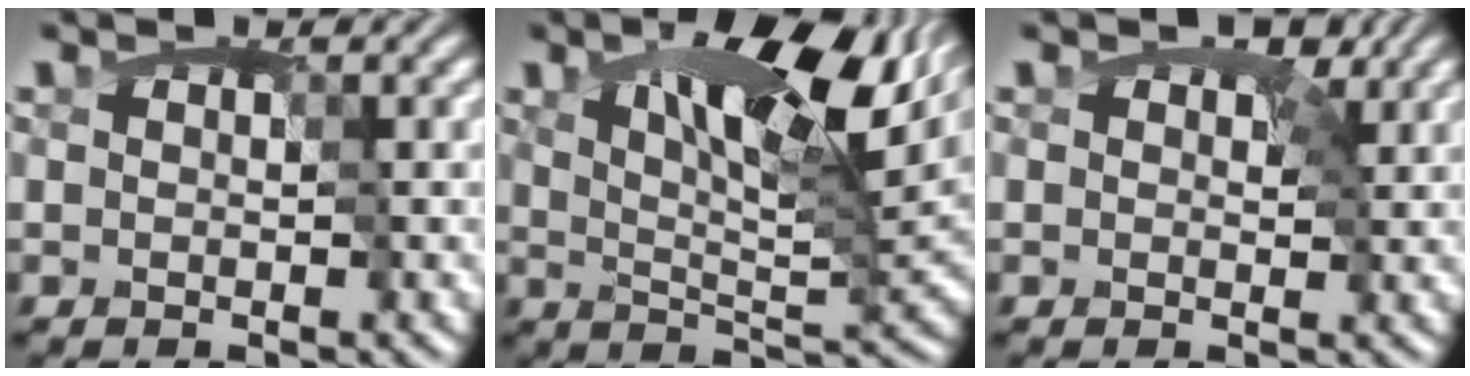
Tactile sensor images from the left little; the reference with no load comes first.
{"total": 9.2, "force": [3.8, 3.4, 7.7], "torque": [-0.126, 0.002, 0.065]}
{"total": 3.0, "force": [2.1, 1.6, 1.5], "torque": [-0.034, 0.001, 0.024]}